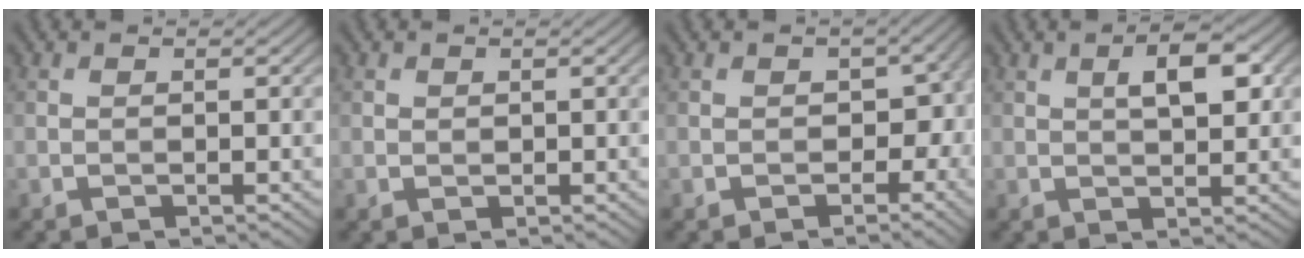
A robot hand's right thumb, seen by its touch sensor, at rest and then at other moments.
{"total": 0.6, "force": [0.2, 0.5, 0.1], "torque": [-0.005, -0.005, 0.004]}
{"total": 4.0, "force": [-0.5, 3.2, 2.3], "torque": [-0.033, -0.009, -0.008]}
{"total": 4.9, "force": [1.7, 2.1, 4.1], "torque": [-0.069, 0.005, 0.026]}